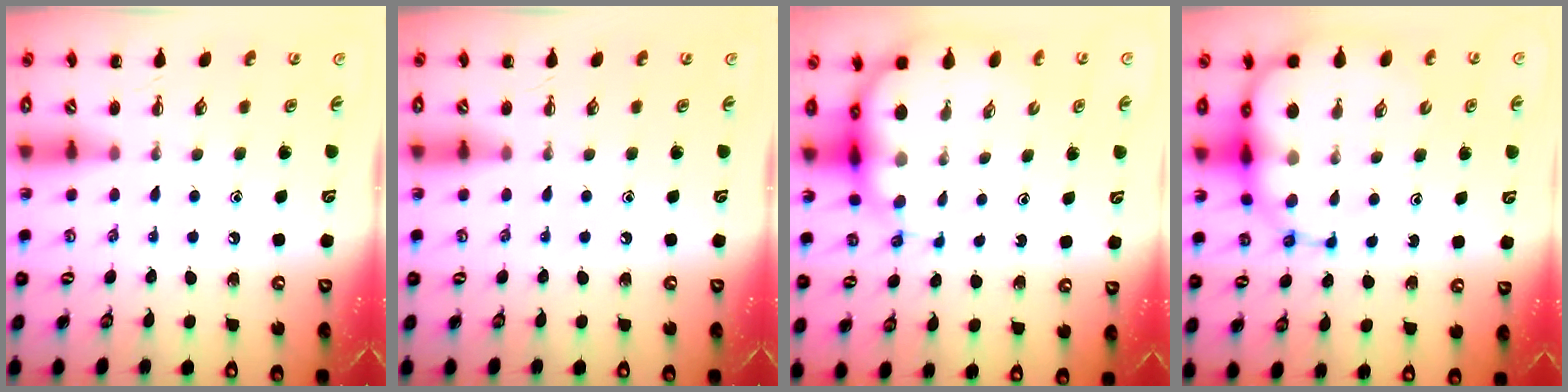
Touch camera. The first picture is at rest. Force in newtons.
{"total": 0.0}
{"total": 9.0, "press": 8.6, "slide": 2.4}
{"total": 15.5, "press": 15.0, "slide": 4.1}